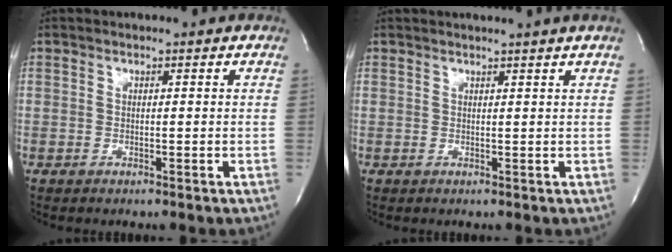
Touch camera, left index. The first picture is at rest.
{"total": 2.5, "force": [2.1, -1.0, 1.0], "torque": [-0.018, -0.004, 0.029]}